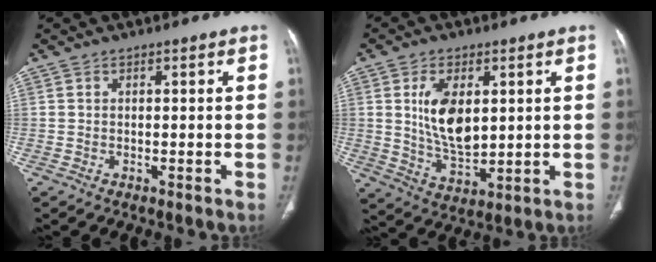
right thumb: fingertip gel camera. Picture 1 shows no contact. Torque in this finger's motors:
{"motor_torque": [2.19, 2.13, 1.25, -0.91, 0.13]}